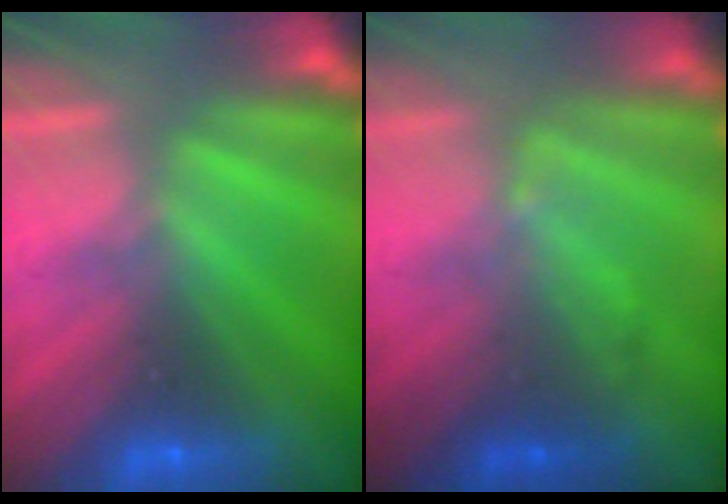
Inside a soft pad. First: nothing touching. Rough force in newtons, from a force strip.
{"total": 2.1}